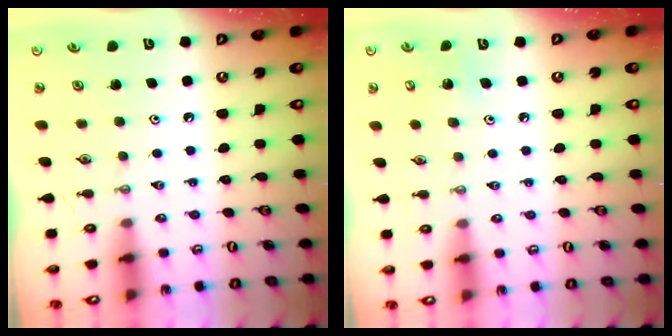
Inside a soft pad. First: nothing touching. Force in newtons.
{"total": 4.8, "press": 4.8, "slide": 0.4}